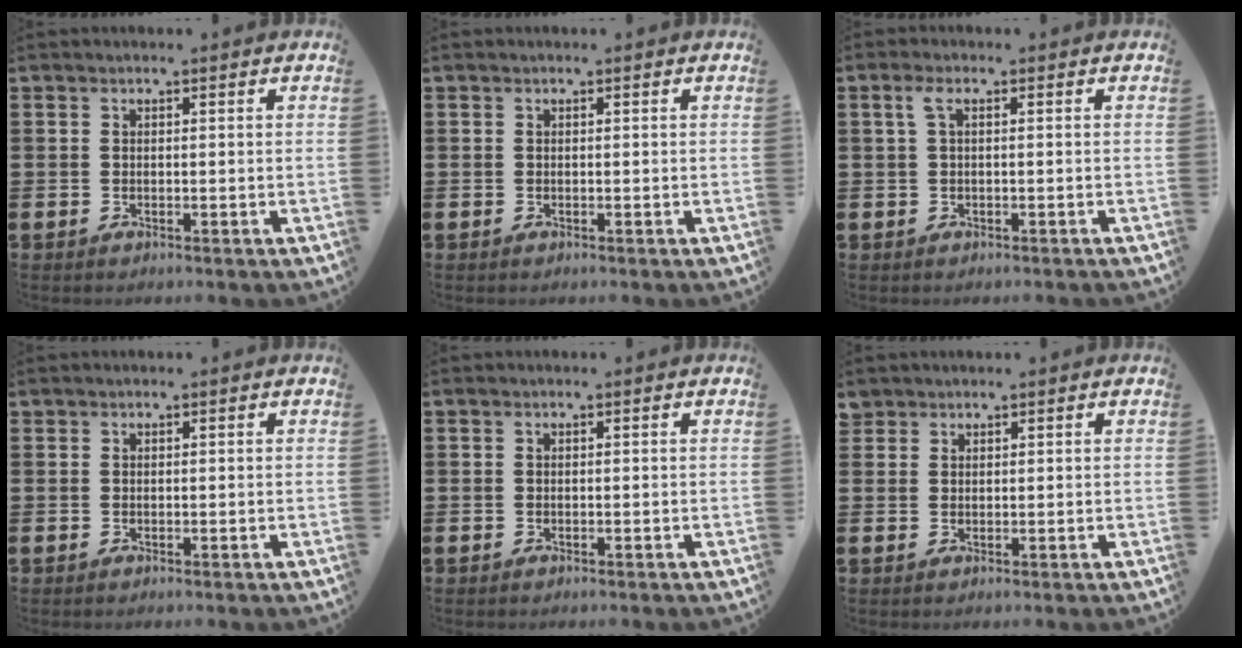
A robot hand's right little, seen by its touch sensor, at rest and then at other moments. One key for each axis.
{"total": 0.0}
{"total": 1.6, "fx": 0.3, "fy": 0.4, "fz": 1.5, "tx": -0.030, "ty": 0.006, "tz": 0.003}
{"total": 0.0}
{"total": 0.0}
{"total": 1.9, "fx": 1.8, "fy": 0.8, "fz": -0.1, "tx": 0.005, "ty": 0.000, "tz": 0.033}